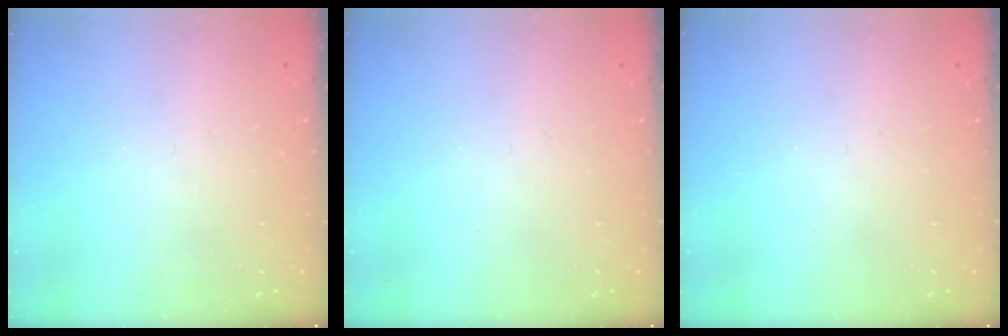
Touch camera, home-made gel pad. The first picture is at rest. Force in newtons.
{"total": 0.0}
{"total": 0.0}